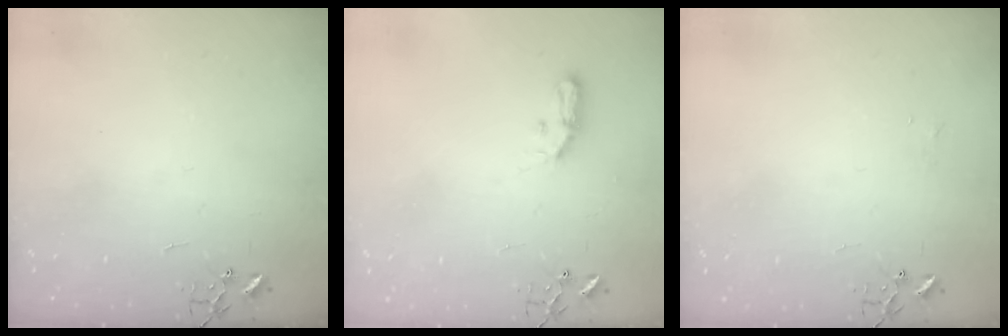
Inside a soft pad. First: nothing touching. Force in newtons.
{"total": 5.5, "press": 5.5, "slide": 0.7}
{"total": 4.0, "press": 4.0, "slide": 0.5}